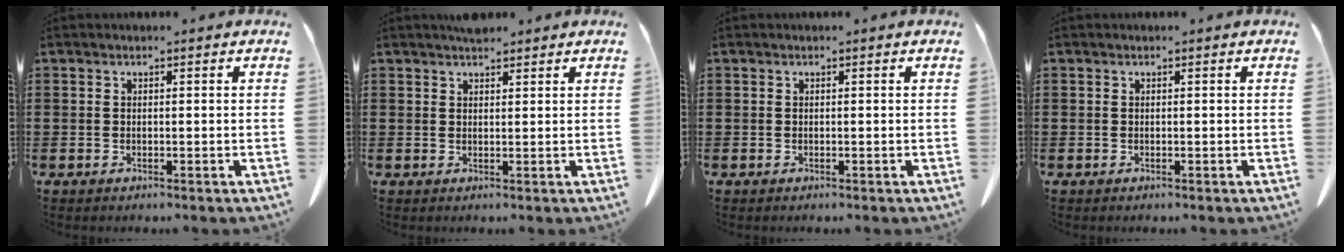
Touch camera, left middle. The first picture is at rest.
{"total": 2.0, "force": [1.8, 0.7, 0.7], "torque": [-0.018, 0.003, 0.035]}
{"total": 0.0}
{"total": 0.0}